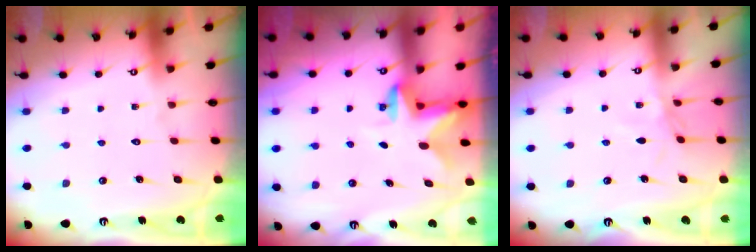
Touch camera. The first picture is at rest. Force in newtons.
{"total": 2.6, "press": 2.5, "slide": 0.5}
{"total": 2.5, "press": 2.4, "slide": 0.5}